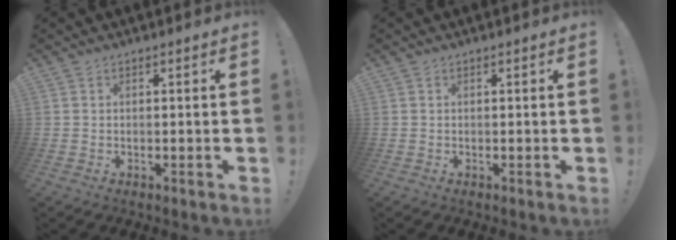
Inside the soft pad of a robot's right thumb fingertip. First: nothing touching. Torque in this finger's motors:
{"motor_torque": [0.00, 0.00, 0.03, 0.02, 0.02]}